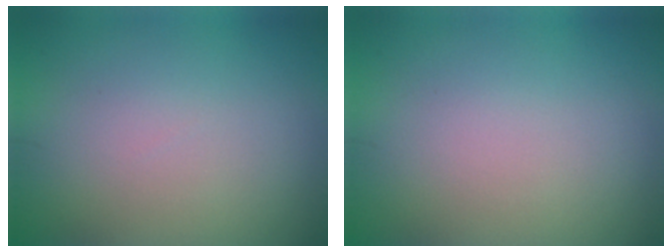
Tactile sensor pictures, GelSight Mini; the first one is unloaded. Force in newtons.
{"total": 0.0}